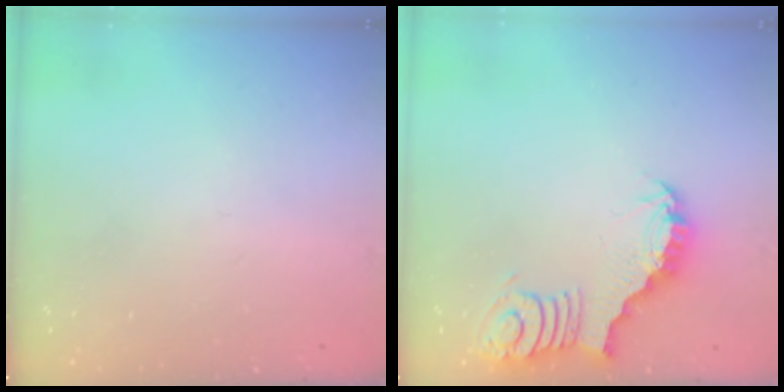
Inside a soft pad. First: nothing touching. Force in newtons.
{"total": 3.7, "press": 3.6, "slide": 0.8}